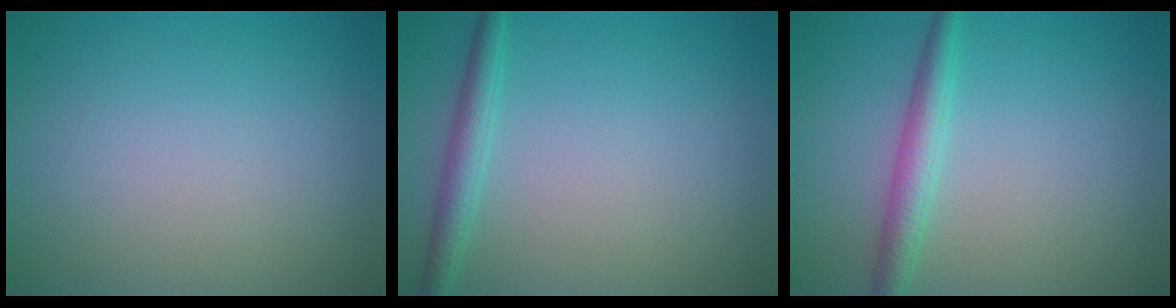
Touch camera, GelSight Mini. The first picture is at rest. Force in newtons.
{"total": 2.2, "press": 2.2, "slide": 0.1}
{"total": 2.7, "press": 2.7, "slide": 0.0}